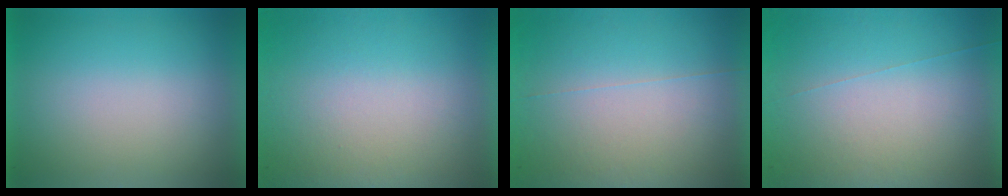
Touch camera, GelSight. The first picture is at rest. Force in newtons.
{"total": 8.2}
{"total": 6.8}
{"total": 6.7}